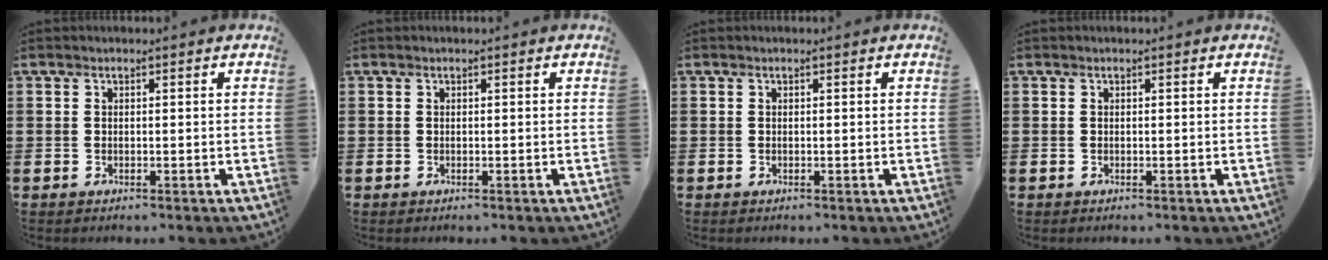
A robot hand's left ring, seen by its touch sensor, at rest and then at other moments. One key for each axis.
{"total": 0.0}
{"total": 0.0}
{"total": 0.0}